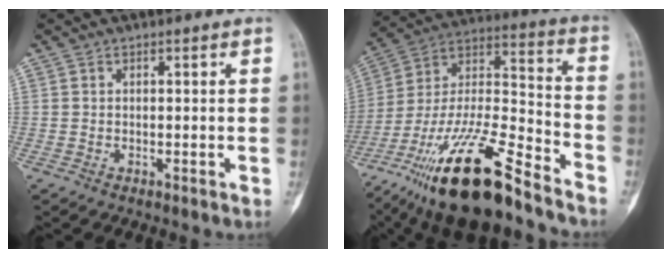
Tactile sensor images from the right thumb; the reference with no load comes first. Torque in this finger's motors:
{"motor_torque": [3.62, 1.38, 1.27, -1.50, 0.69]}